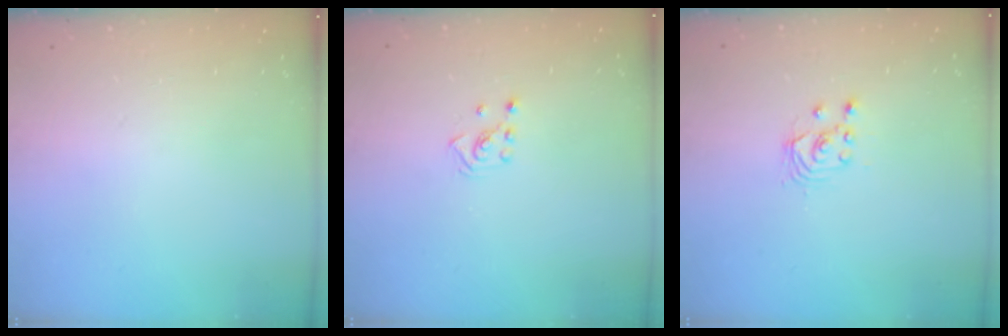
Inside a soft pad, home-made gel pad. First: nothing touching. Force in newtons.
{"total": 2.1, "press": 1.9, "slide": 0.8}
{"total": 2.5, "press": 2.5, "slide": 0.2}